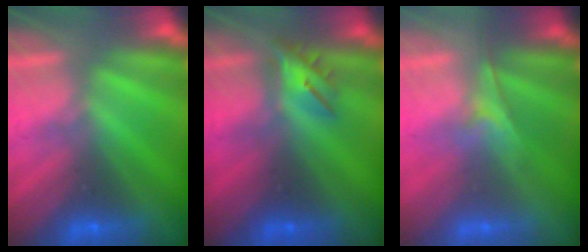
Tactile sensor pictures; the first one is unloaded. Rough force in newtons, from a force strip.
{"total": 4.4}
{"total": 2.0}